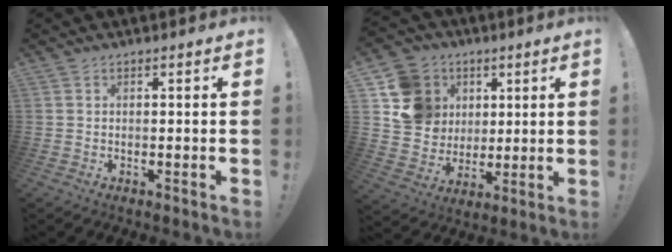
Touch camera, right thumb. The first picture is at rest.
{"total": 15.8, "force": [4.7, 14.2, 5.2], "torque": [-0.079, -0.008, 0.114]}